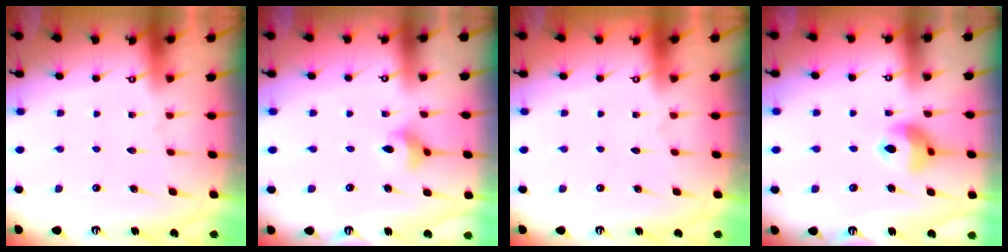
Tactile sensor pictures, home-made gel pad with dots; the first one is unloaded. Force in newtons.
{"total": 4.3, "press": 4.3, "slide": 0.7}
{"total": 0.0}
{"total": 10.8, "press": 10.7, "slide": 1.4}